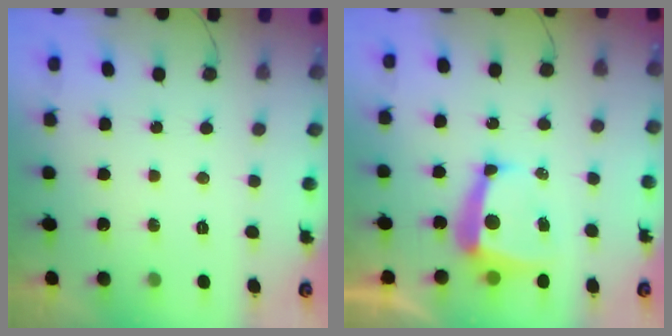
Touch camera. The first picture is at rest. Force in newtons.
{"total": 8.5, "press": 8.4, "slide": 0.7}